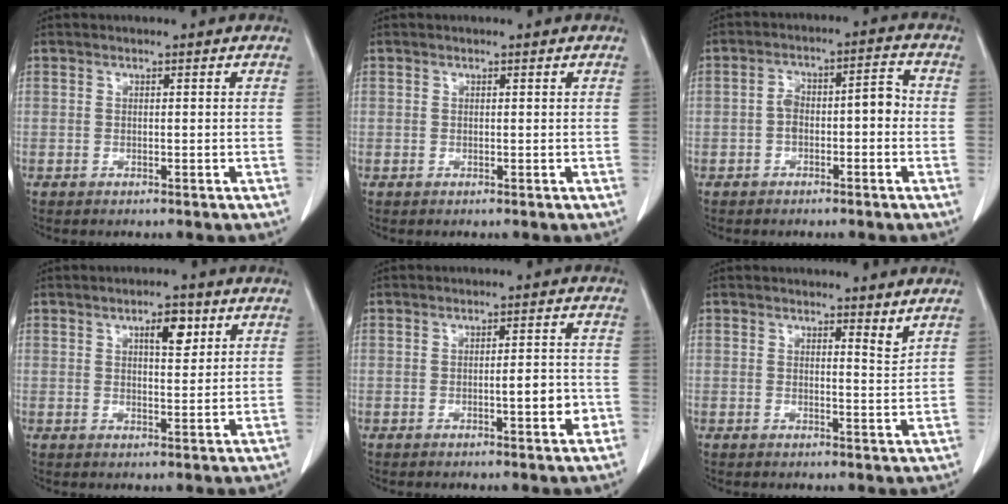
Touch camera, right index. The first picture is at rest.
{"total": 0.0}
{"total": 6.0, "force": [-1.1, 2.3, 5.4], "torque": [-0.089, 0.037, -0.018]}
{"total": 4.6, "force": [2.3, 1.6, 3.6], "torque": [-0.055, 0.001, 0.035]}
{"total": 4.0, "force": [-1.1, 0.8, 3.7], "torque": [-0.054, 0.002, -0.014]}
{"total": 2.3, "force": [2.0, 0.2, 1.1], "torque": [-0.016, -0.019, 0.027]}